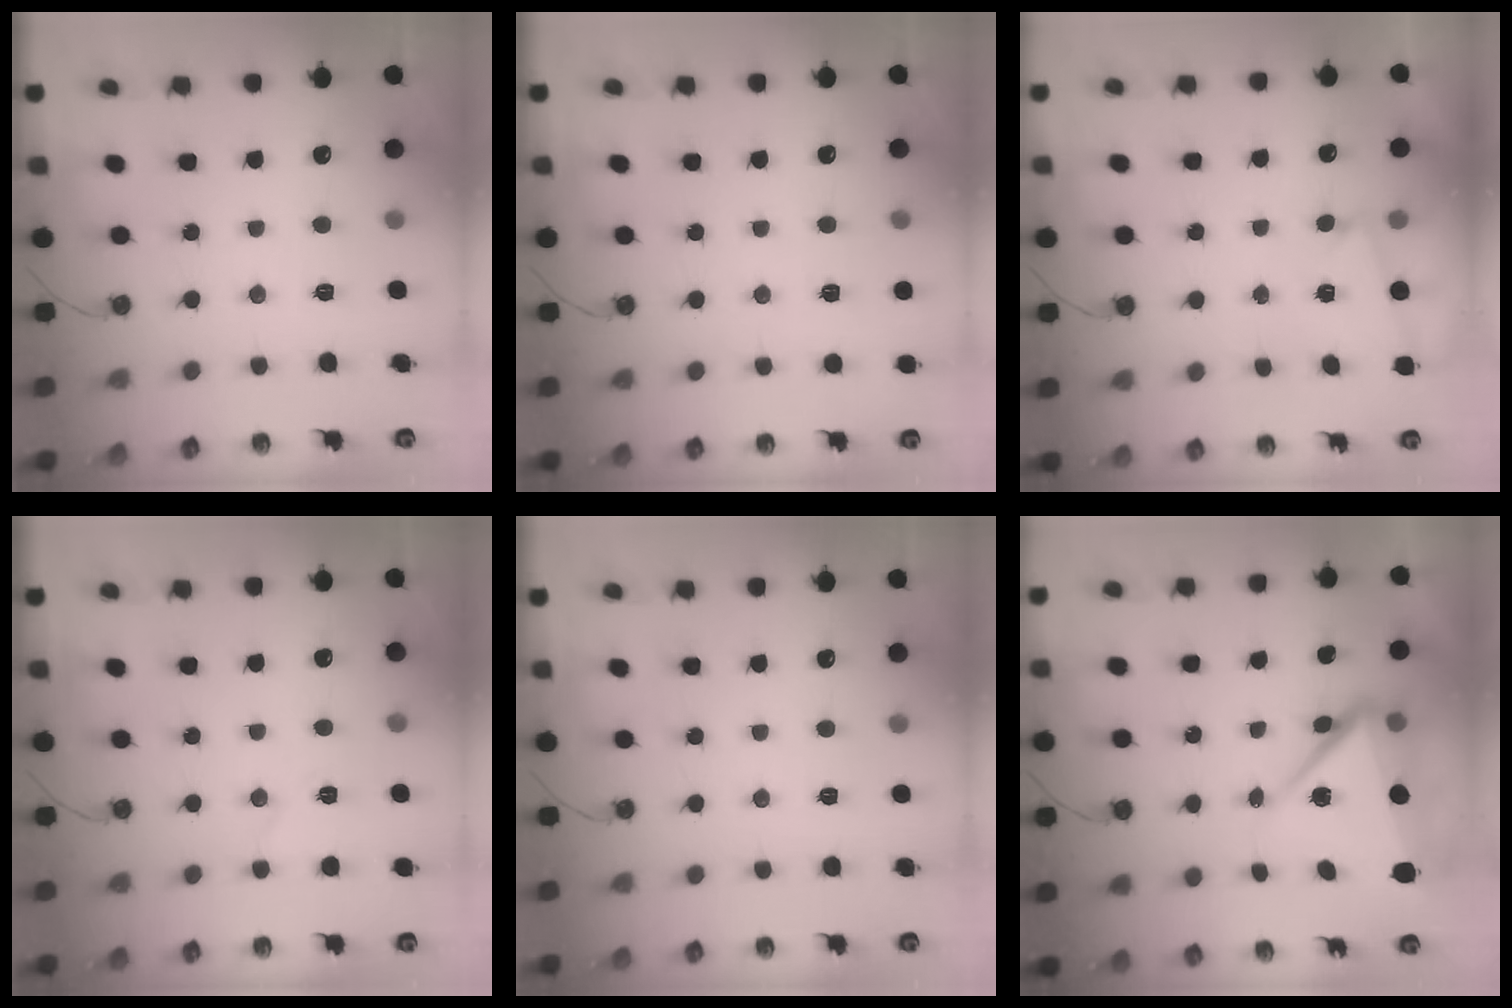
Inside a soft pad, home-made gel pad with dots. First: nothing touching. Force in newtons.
{"total": 3.7, "press": 2.6, "slide": 2.6}
{"total": 2.4, "press": 1.8, "slide": 1.7}
{"total": 4.5, "press": 4.0, "slide": 2.0}
{"total": 0.0}
{"total": 12.3, "press": 6.8, "slide": 10.2}